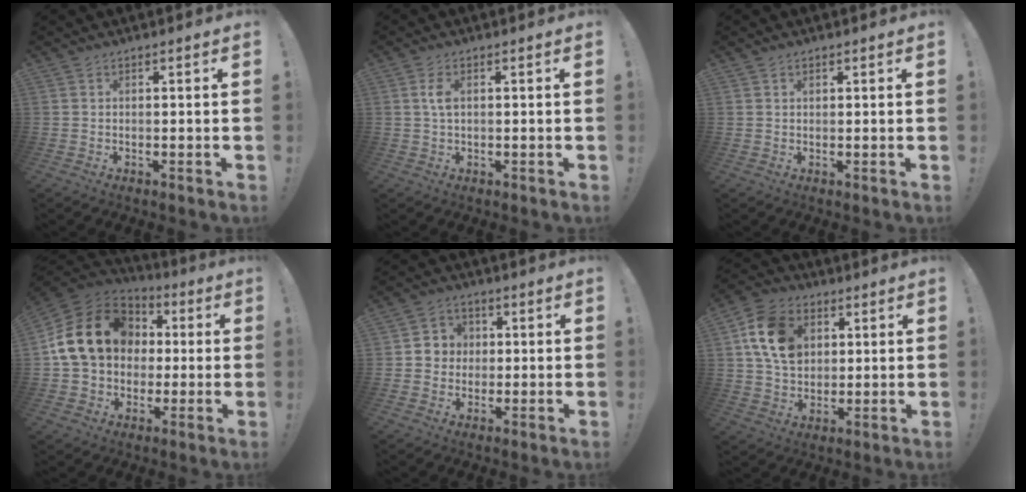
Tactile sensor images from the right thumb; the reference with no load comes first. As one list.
[{"total": 3.6, "force": [0.7, 2.1, 2.8], "torque": [-0.043, 0.001, 0.009]}, {"total": 0.8, "force": [0.6, 0.5, 0.2], "torque": [-0.002, -0.001, 0.011]}, {"total": 20.9, "force": [4.5, 16.2, 12.4], "torque": [-0.213, -0.002, 0.099]}, {"total": 6.3, "force": [0.2, 6.2, 1.2], "torque": [-0.014, 0.003, 0.007]}, {"total": 16.2, "force": [4.6, 12.6, 9.1], "torque": [-0.138, -0.006, 0.095]}]